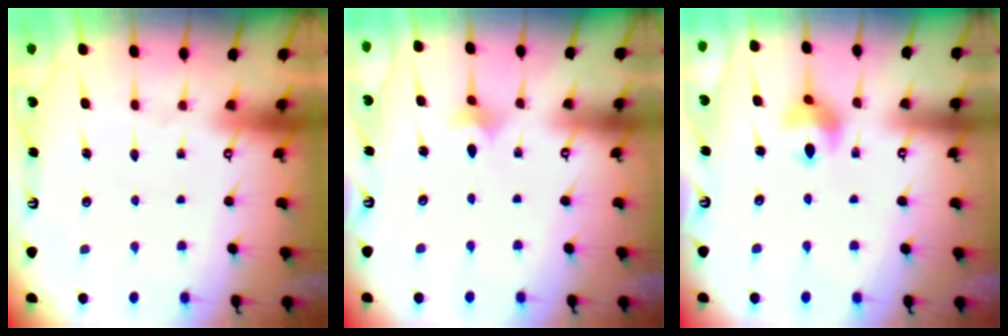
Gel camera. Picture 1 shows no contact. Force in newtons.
{"total": 2.8, "press": 2.7, "slide": 0.6}
{"total": 8.3, "press": 8.1, "slide": 1.4}